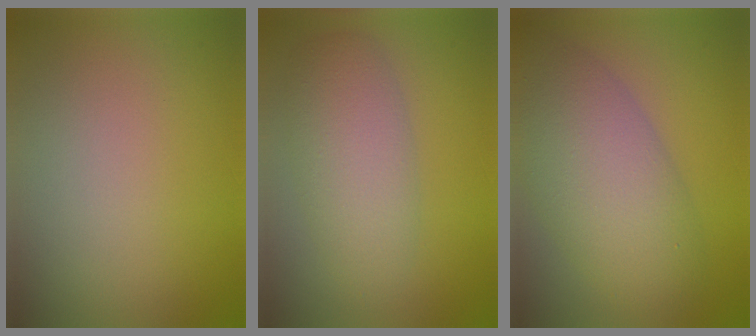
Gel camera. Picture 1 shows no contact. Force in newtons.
{"total": 4.7, "press": 4.7, "slide": 0.3}
{"total": 8.1, "press": 8.1, "slide": 0.6}